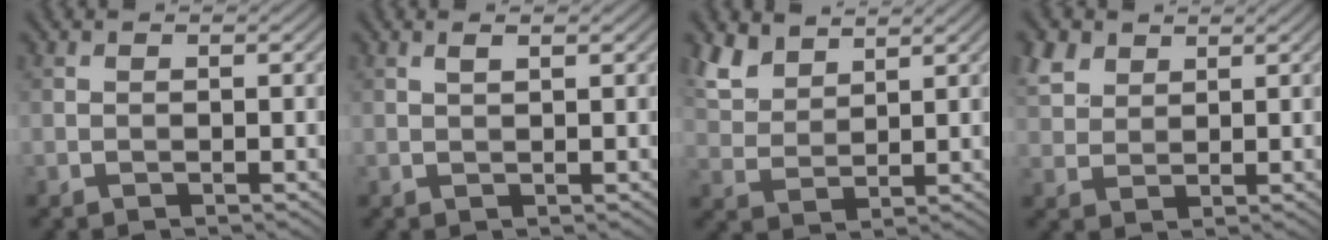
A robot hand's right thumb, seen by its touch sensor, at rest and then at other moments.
{"total": 1.2, "force": [0.7, 0.1, 0.9], "torque": [-0.022, 0.002, 0.015]}
{"total": 5.8, "force": [4.3, 2.7, 2.7], "torque": [-0.075, 0.004, 0.095]}
{"total": 4.6, "force": [2.9, 2.9, 2.1], "torque": [-0.062, 0.009, 0.064]}